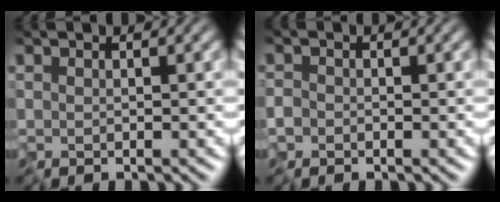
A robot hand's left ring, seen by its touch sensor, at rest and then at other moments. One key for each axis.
{"total": 1.1, "fx": -0.7, "fy": 0.9, "fz": 0.0, "tx": 0.000, "ty": -0.002, "tz": -0.018}